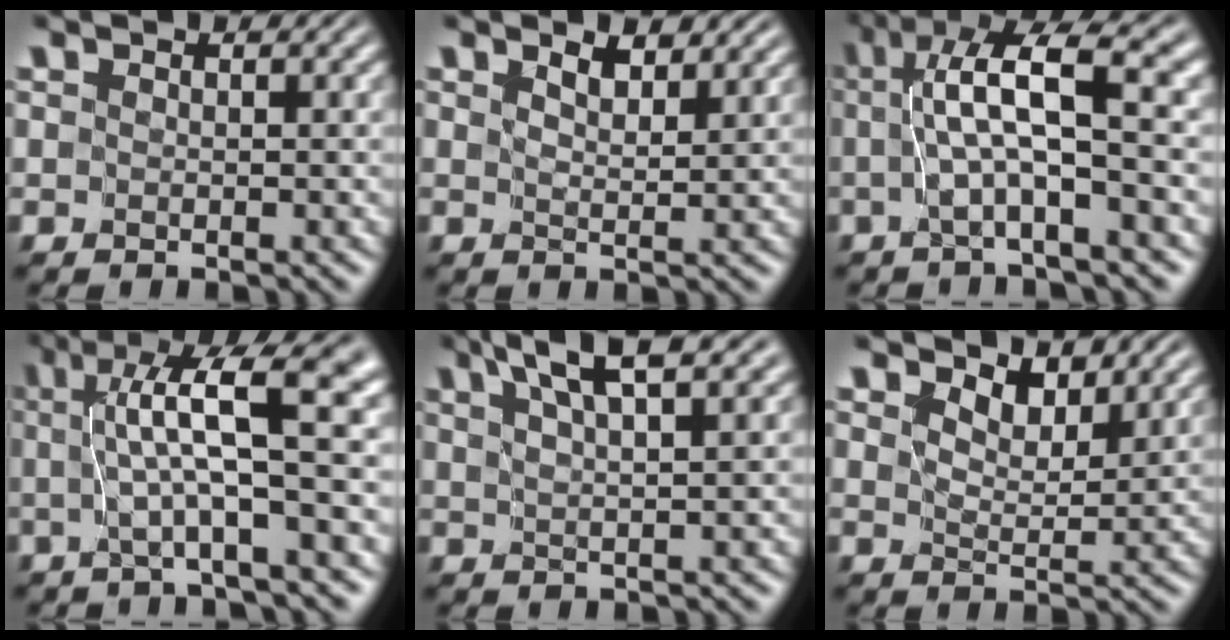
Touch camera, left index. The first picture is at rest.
{"total": 2.0, "force": [1.8, 0.2, 0.8], "torque": [-0.020, -0.005, 0.033]}
{"total": 6.8, "force": [0.8, 0.8, 6.7], "torque": [-0.125, 0.015, 0.011]}
{"total": 7.5, "force": [1.0, 0.7, 7.4], "torque": [-0.112, 0.012, 0.017]}
{"total": 5.5, "force": [4.0, 0.7, 3.7], "torque": [-0.054, 0.018, 0.064]}
{"total": 3.3, "force": [2.9, 0.9, 1.2], "torque": [-0.033, -0.007, 0.042]}